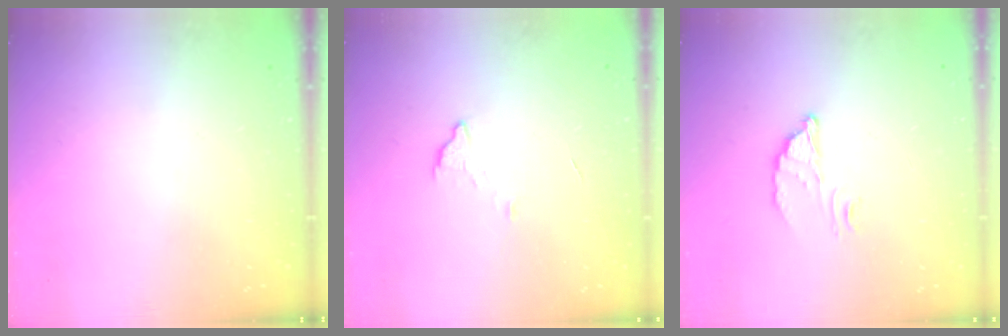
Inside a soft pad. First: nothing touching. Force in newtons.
{"total": 3.3, "press": 3.3, "slide": 0.2}
{"total": 2.8, "press": 2.8, "slide": 0.2}